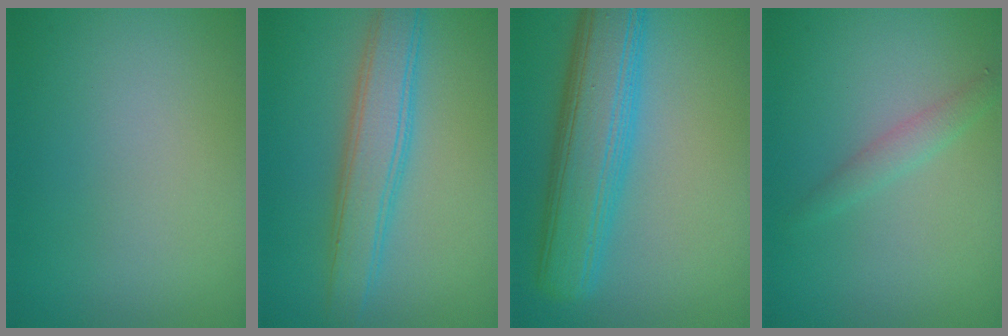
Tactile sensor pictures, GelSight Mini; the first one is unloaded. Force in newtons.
{"total": 4.5, "press": 4.5, "slide": 0.2}
{"total": 8.0, "press": 8.0, "slide": 0.2}
{"total": 1.1, "press": 1.1, "slide": 0.1}